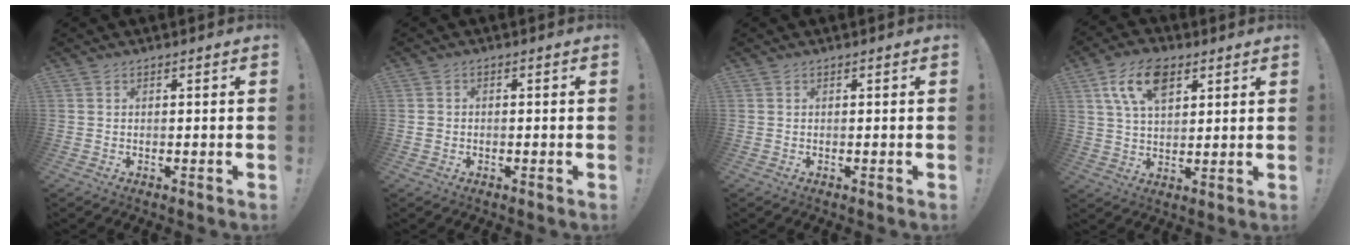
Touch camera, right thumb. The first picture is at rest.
{"total": 1.4, "force": [-0.5, 1.2, 0.5], "torque": [-0.006, 0.006, -0.010]}
{"total": 0.0}
{"total": 12.2, "force": [5.7, 6.9, 8.3], "torque": [-0.149, 0.001, 0.109]}